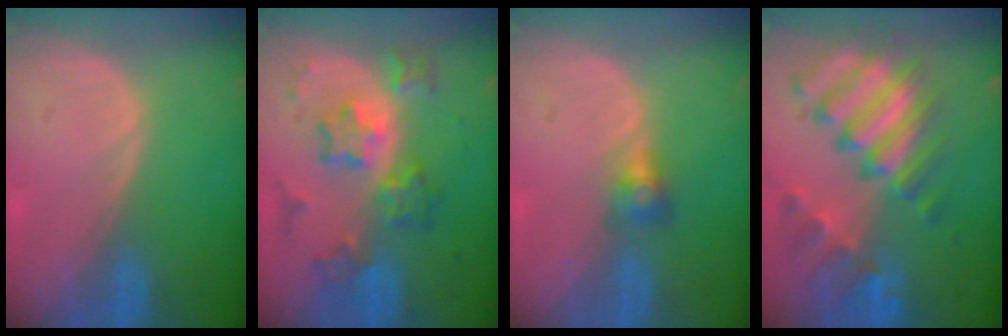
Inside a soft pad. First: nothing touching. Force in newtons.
{"total": 8.0, "press": 8.0, "slide": 0.5}
{"total": 2.7, "press": 2.5, "slide": 0.9}
{"total": 11.6, "press": 10.0, "slide": 6.0}